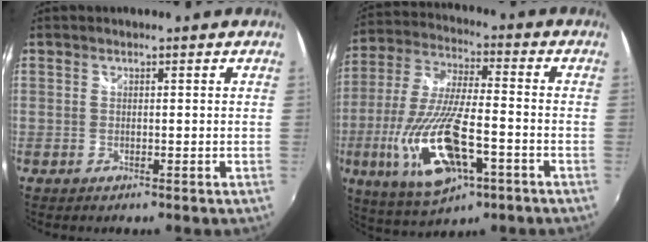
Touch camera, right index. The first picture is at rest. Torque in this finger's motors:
{"motor_torque": [1.44, -0.70, 1.05, 0.21]}